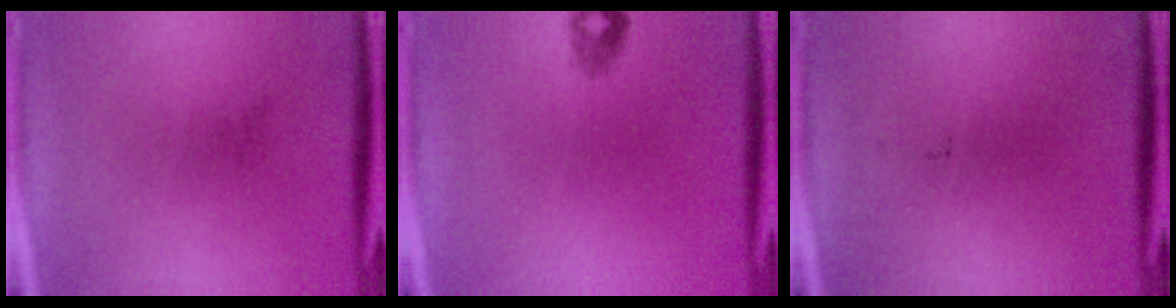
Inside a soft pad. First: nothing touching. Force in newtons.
{"total": 1.2}
{"total": 0.0}